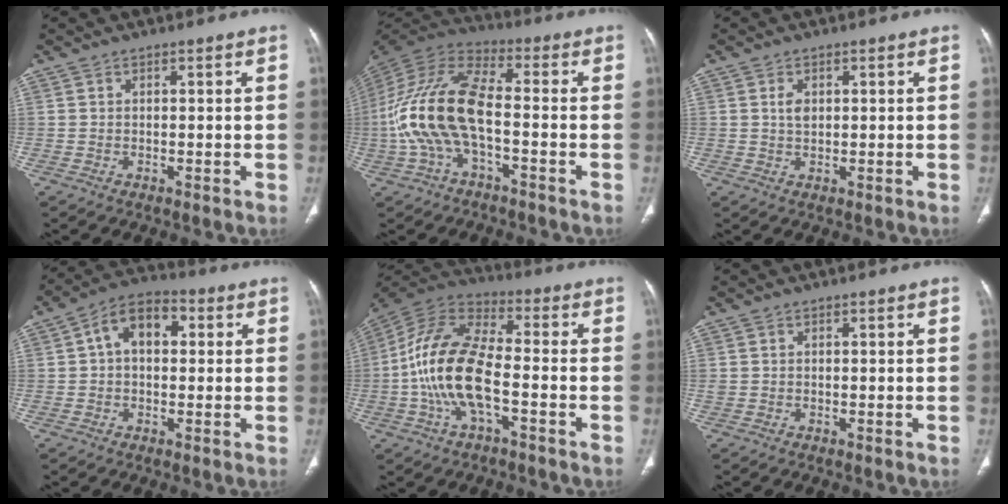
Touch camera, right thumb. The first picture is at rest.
{"total": 16.9, "force": [-3.2, 7.7, 14.6], "torque": [-0.314, 0.040, -0.066]}
{"total": 2.2, "force": [0.6, 1.4, 1.5], "torque": [-0.024, -0.003, 0.012]}
{"total": 9.0, "force": [1.6, 5.9, 6.7], "torque": [-0.097, 0.027, 0.018]}
{"total": 16.3, "force": [-3.5, 7.3, 14.1], "torque": [-0.287, 0.040, -0.071]}
{"total": 0.6, "force": [0.1, 0.5, 0.2], "torque": [0.000, 0.002, 0.001]}